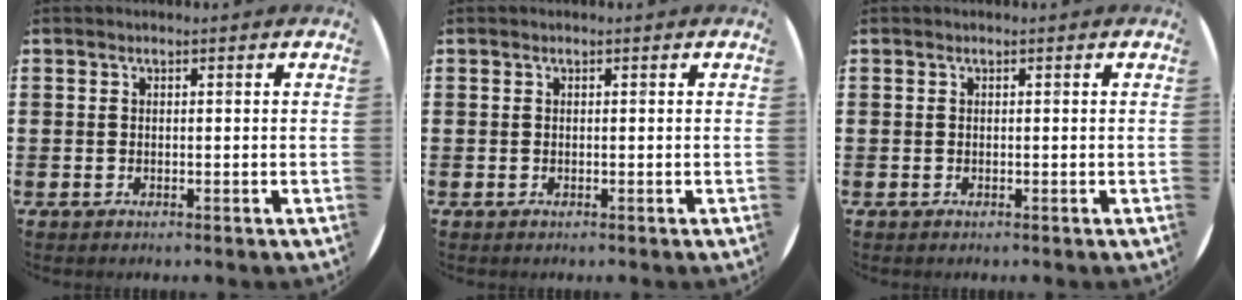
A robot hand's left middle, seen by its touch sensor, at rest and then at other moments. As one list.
[{"total": 0.0}, {"total": 0.0}]